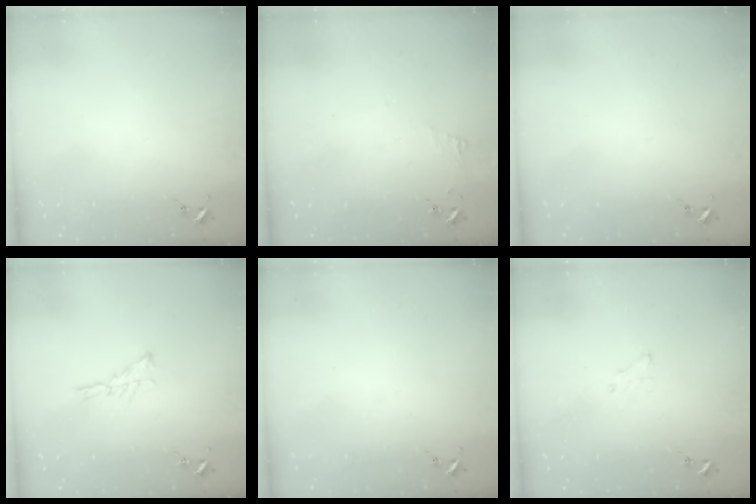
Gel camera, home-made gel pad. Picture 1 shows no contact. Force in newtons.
{"total": 3.9, "press": 3.8, "slide": 0.4}
{"total": 0.0}
{"total": 5.2, "press": 5.2, "slide": 0.5}
{"total": 0.0}
{"total": 3.8, "press": 3.7, "slide": 0.4}